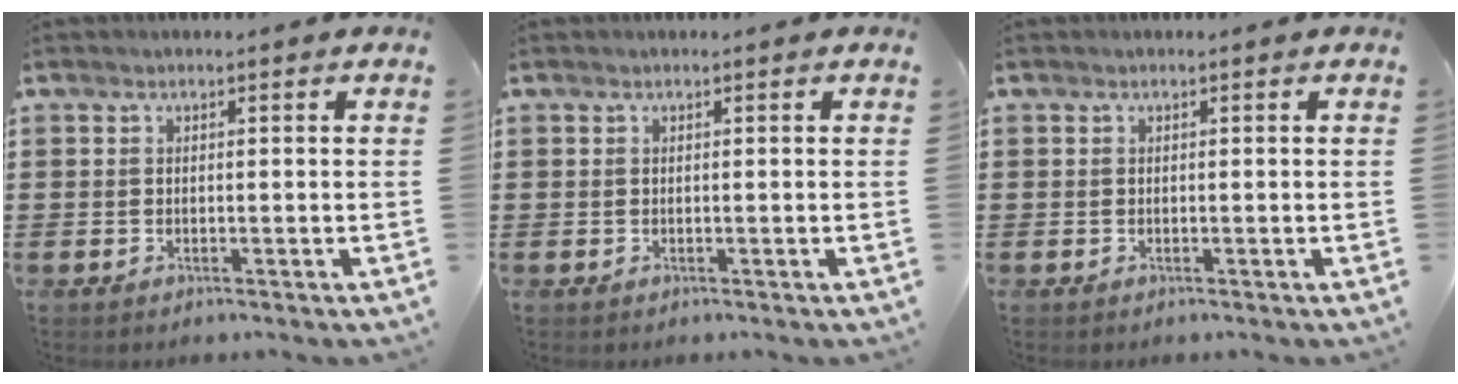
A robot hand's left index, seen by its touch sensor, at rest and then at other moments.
{"total": 0.0}
{"total": 0.0}